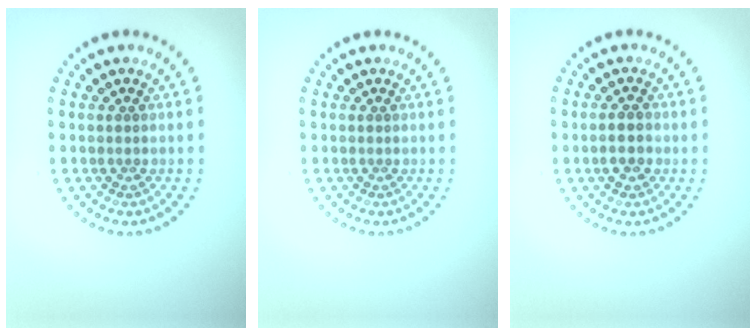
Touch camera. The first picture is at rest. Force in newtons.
{"total": 0.0}
{"total": 2.0, "press": 1.9, "slide": 0.5}